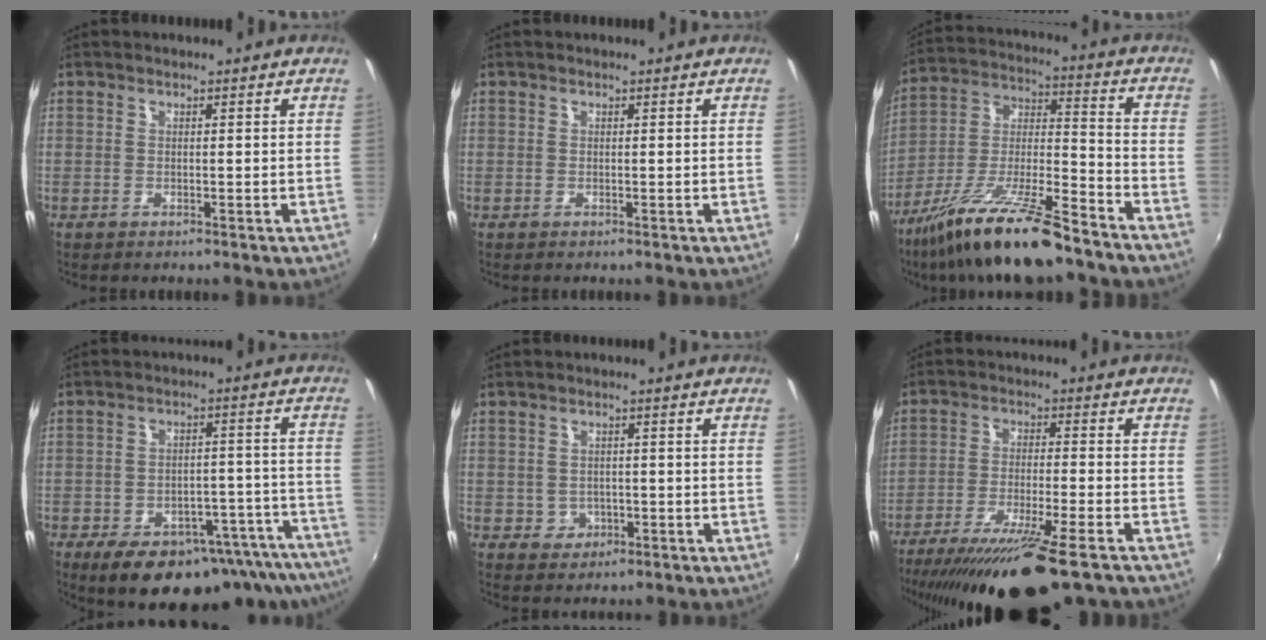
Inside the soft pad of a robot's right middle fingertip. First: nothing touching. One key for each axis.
{"total": 0.0}
{"total": 19.2, "fx": -14.1, "fy": 3.7, "fz": 12.5, "tx": -0.235, "ty": -0.010, "tz": -0.248}
{"total": 20.0, "fx": -15.4, "fy": 7.4, "fz": 10.5, "tx": -0.149, "ty": -0.004, "tz": -0.185}
{"total": 3.5, "fx": -0.9, "fy": 3.2, "fz": 0.9, "tx": -0.023, "ty": 0.003, "tz": -0.008}
{"total": 18.4, "fx": -14.1, "fy": 2.3, "fz": 11.6, "tx": -0.221, "ty": -0.051, "tz": -0.231}